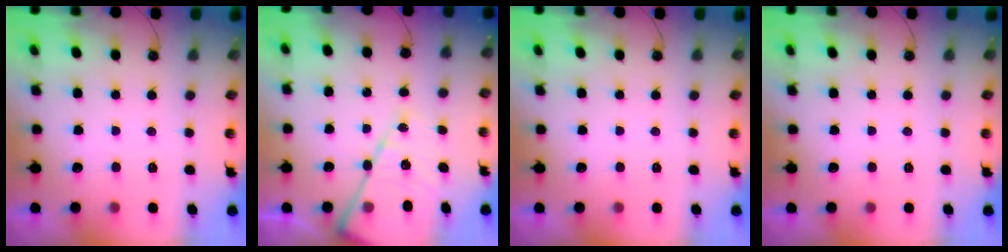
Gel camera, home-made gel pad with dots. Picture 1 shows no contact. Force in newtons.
{"total": 15.3, "press": 15.2, "slide": 1.6}
{"total": 0.0}
{"total": 0.0}